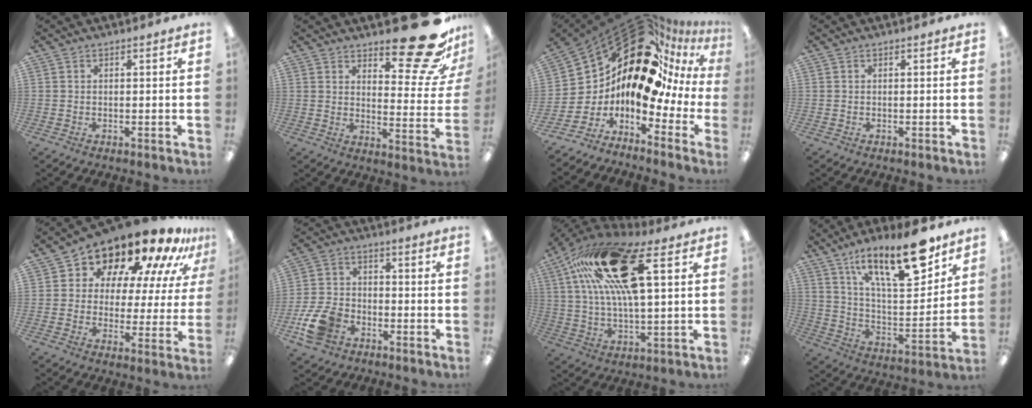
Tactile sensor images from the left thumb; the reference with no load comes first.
{"total": 20.1, "force": [14.2, 7.1, 12.3], "torque": [-0.146, -0.101, 0.234]}
{"total": 17.2, "force": [10.6, 9.1, 10.0], "torque": [-0.172, -0.125, 0.177]}
{"total": 0.0}
{"total": 15.5, "force": [13.1, 5.5, 6.1], "torque": [-0.108, -0.116, 0.217]}
{"total": 10.1, "force": [-4.9, 6.9, 5.5], "torque": [-0.122, 0.026, -0.089]}
{"total": 24.8, "force": [11.1, 9.7, 20.0], "torque": [-0.360, -0.018, 0.179]}
{"total": 21.6, "force": [14.2, 6.9, 14.8], "torque": [-0.234, -0.078, 0.233]}